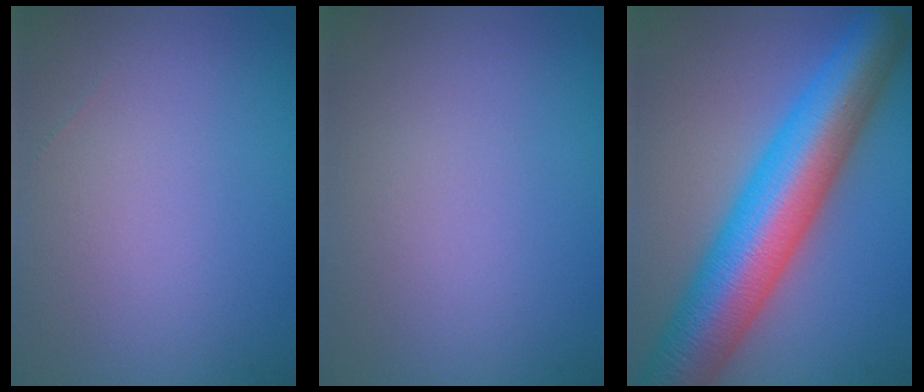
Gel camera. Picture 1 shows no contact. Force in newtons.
{"total": 0.0}
{"total": 11.9, "press": 11.9, "slide": 0.2}